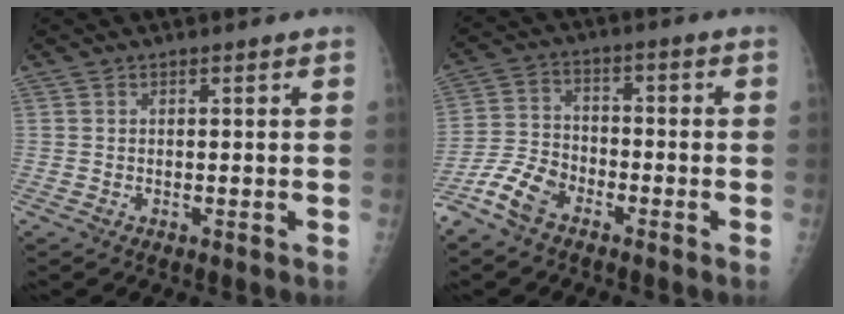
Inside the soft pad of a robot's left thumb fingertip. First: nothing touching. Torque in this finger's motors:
{"motor_torque": [0.15, 0.96, 0.00, 0.08, 0.19]}